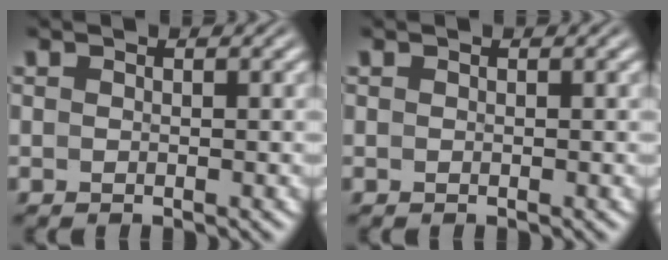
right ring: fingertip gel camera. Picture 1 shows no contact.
{"total": 1.2, "force": [-0.3, -1.1, -0.4], "torque": [0.014, -0.011, 0.006]}